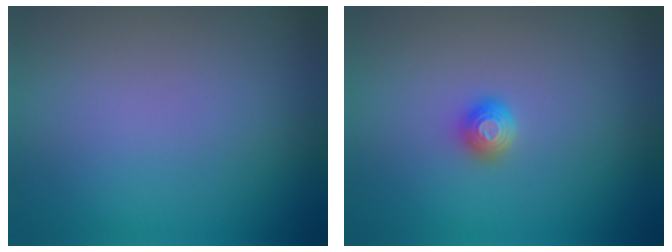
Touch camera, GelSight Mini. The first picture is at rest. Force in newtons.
{"total": 1.4, "press": 1.2, "slide": 0.7}